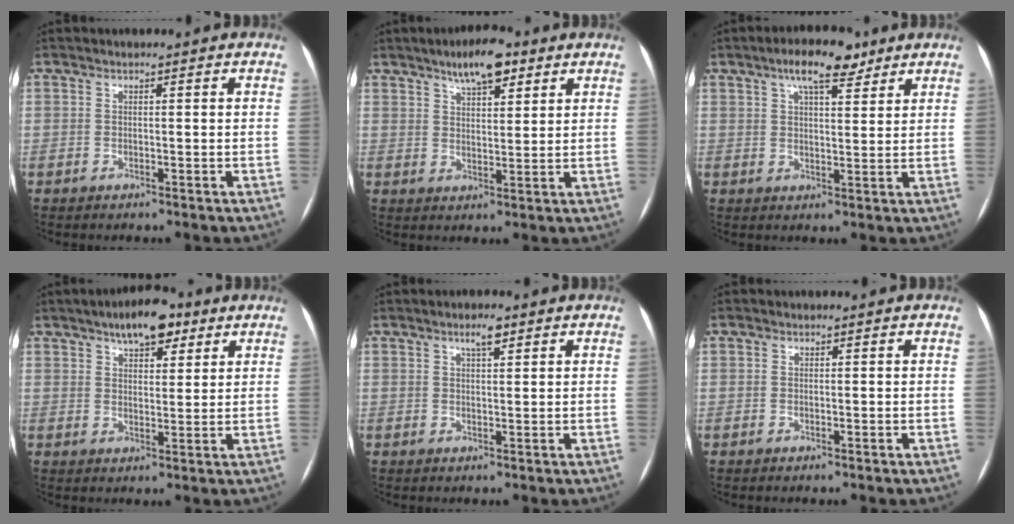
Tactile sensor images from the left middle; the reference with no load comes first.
{"total": 7.2, "force": [4.8, 2.3, 4.9], "torque": [-0.081, 0.009, 0.076]}
{"total": 7.5, "force": [5.0, 2.5, 5.1], "torque": [-0.086, 0.014, 0.077]}
{"total": 7.9, "force": [5.0, 3.2, 5.2], "torque": [-0.077, 0.014, 0.076]}
{"total": 2.5, "force": [1.6, 0.6, 1.8], "torque": [-0.034, 0.004, 0.026]}
{"total": 1.8, "force": [-0.6, -1.2, -1.2], "torque": [0.026, -0.007, -0.009]}